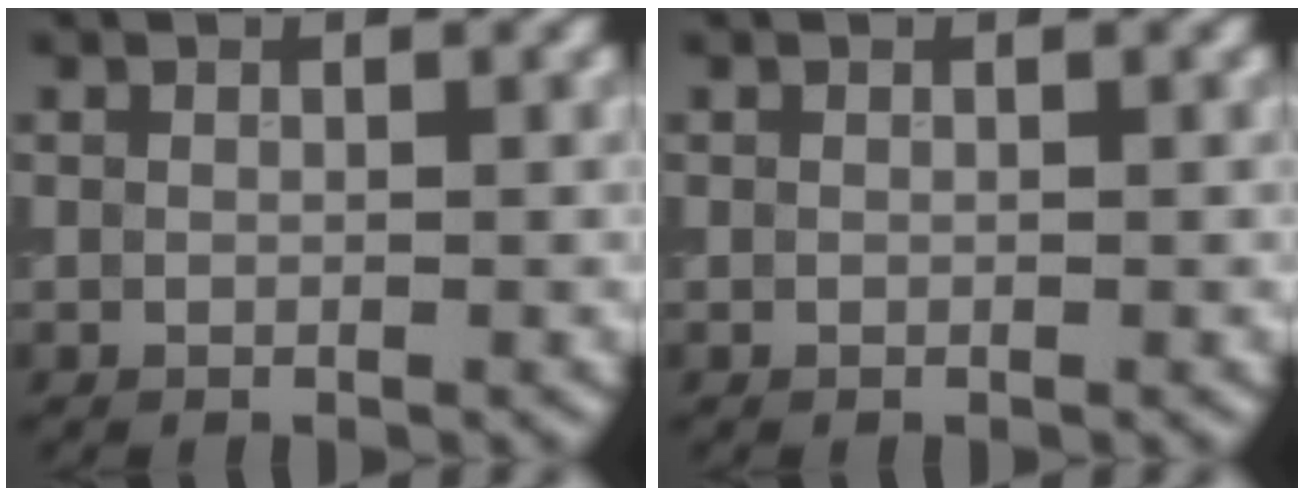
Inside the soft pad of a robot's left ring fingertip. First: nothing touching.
{"total": 0.0}